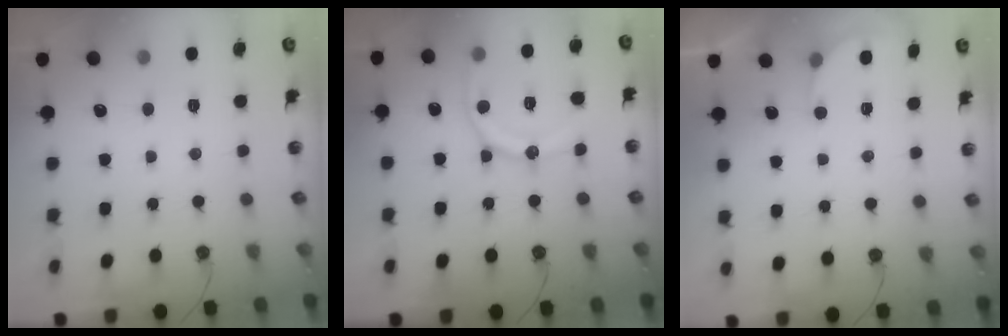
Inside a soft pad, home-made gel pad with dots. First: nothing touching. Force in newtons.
{"total": 13.5, "press": 13.4, "slide": 1.5}
{"total": 2.5, "press": 2.5, "slide": 0.2}